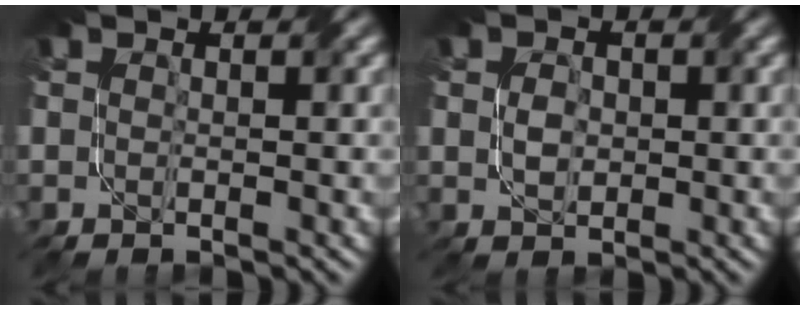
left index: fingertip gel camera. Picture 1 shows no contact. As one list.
[{"total": 1.6, "force": [-0.8, 1.0, 1.0], "torque": [-0.023, -0.005, -0.015]}]